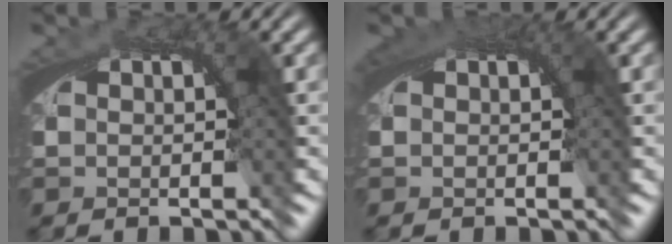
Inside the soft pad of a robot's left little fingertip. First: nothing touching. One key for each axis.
{"total": 0.9, "fx": 0.2, "fy": 0.6, "fz": 0.6, "tx": -0.011, "ty": -0.005, "tz": 0.005}